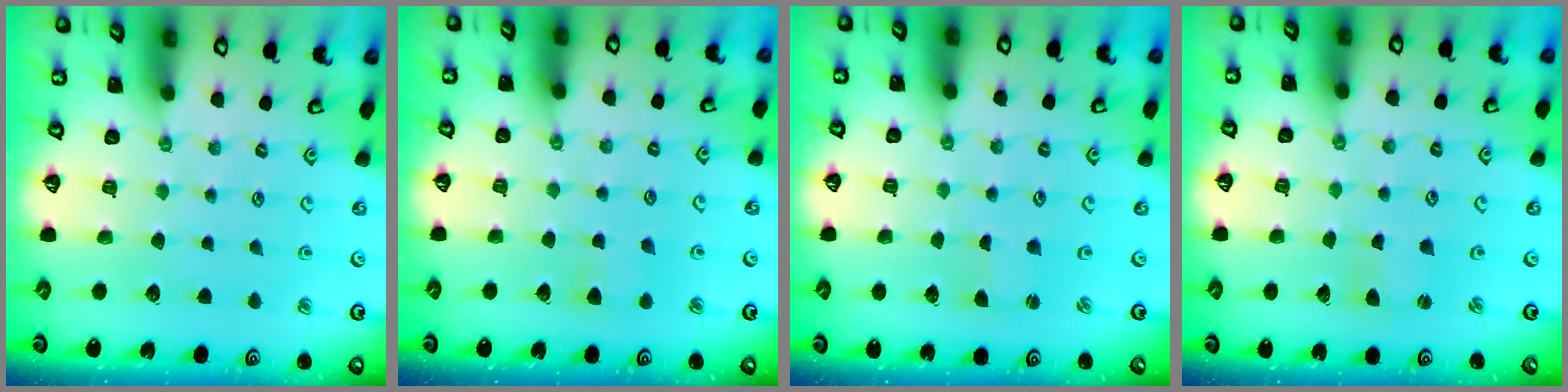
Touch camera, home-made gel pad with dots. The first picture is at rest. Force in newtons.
{"total": 3.7, "press": 3.6, "slide": 0.4}
{"total": 0.0}
{"total": 1.8, "press": 1.8, "slide": 0.3}